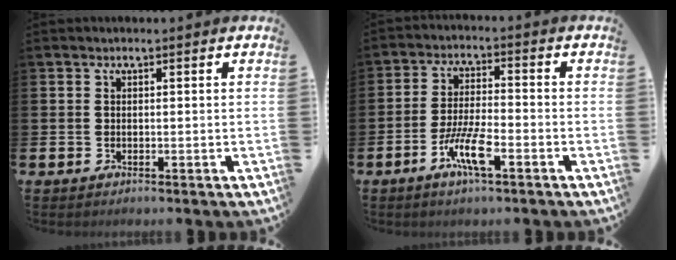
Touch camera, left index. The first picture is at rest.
{"total": 6.4, "force": [-2.8, 1.4, 5.5], "torque": [-0.118, -0.007, -0.053]}